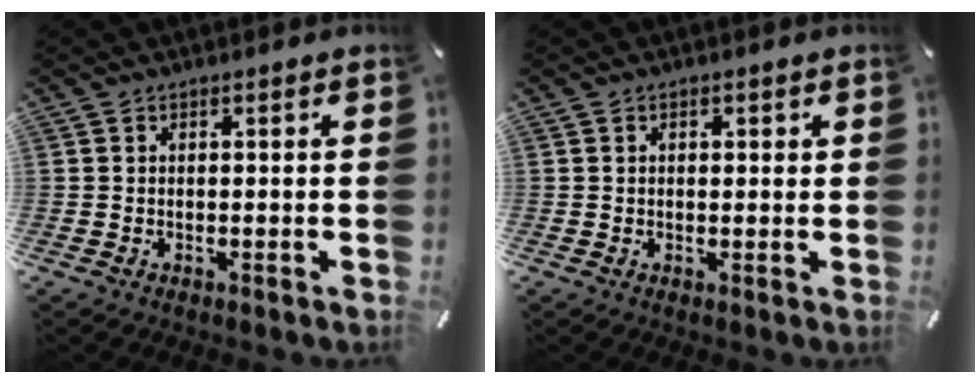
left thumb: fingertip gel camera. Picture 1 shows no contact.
{"total": 1.0, "force": [0.3, 0.7, 0.7], "torque": [-0.013, 0.007, 0.003]}